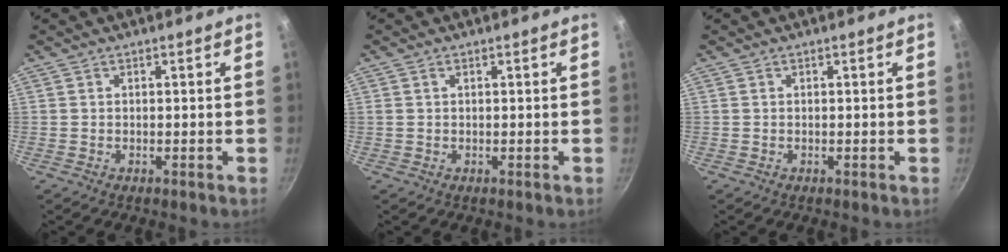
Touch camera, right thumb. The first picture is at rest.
{"total": 0.7, "force": [0.4, 0.4, 0.5], "torque": [-0.008, 0.003, 0.006]}
{"total": 0.0}